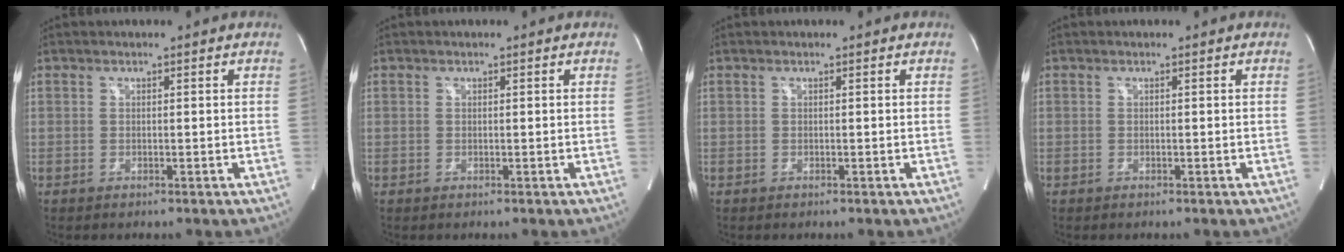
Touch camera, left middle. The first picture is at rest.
{"total": 0.0}
{"total": 0.0}
{"total": 0.0}